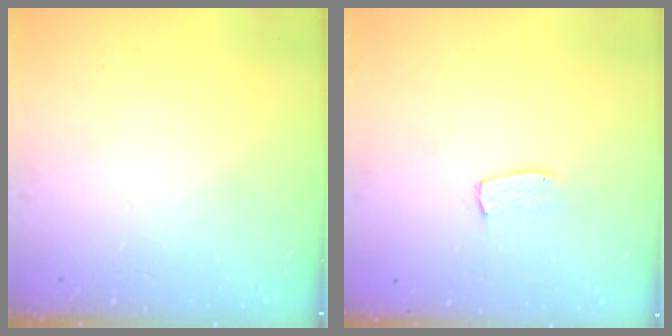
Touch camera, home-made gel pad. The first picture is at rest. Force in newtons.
{"total": 3.5, "press": 3.4, "slide": 0.2}